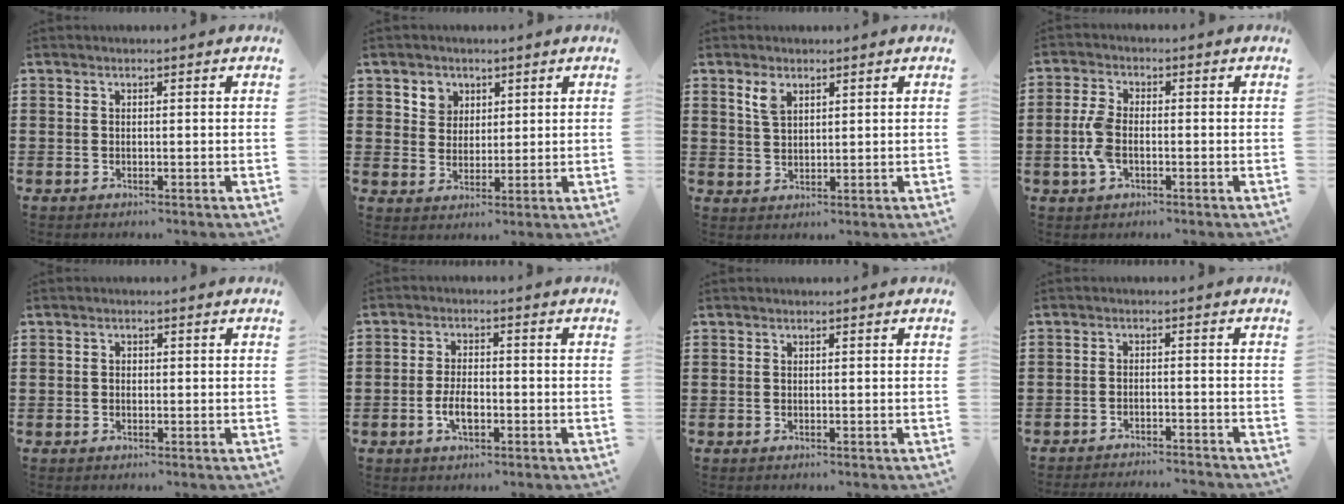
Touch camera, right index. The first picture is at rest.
{"total": 3.8, "force": [1.9, 3.2, 0.2], "torque": [-0.021, 0.013, 0.035]}
{"total": 3.1, "force": [2.0, 1.5, 1.8], "torque": [-0.043, 0.005, 0.036]}
{"total": 5.2, "force": [-1.0, 2.7, 4.3], "torque": [-0.113, -0.006, -0.026]}
{"total": 0.7, "force": [-0.1, 0.6, 0.4], "torque": [-0.010, 0.002, -0.002]}
{"total": 4.1, "force": [-1.3, 1.9, 3.4], "torque": [-0.076, -0.002, -0.026]}
{"total": 0.0}
{"total": 2.3, "force": [-2.3, -0.2, 0.2], "torque": [-0.008, 0.000, -0.049]}